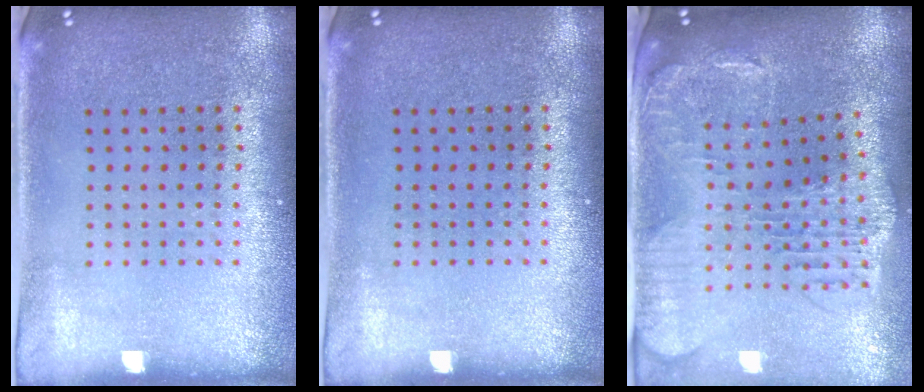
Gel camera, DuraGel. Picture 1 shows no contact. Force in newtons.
{"total": 0.0}
{"total": 2.1, "press": 1.9, "slide": 0.9}